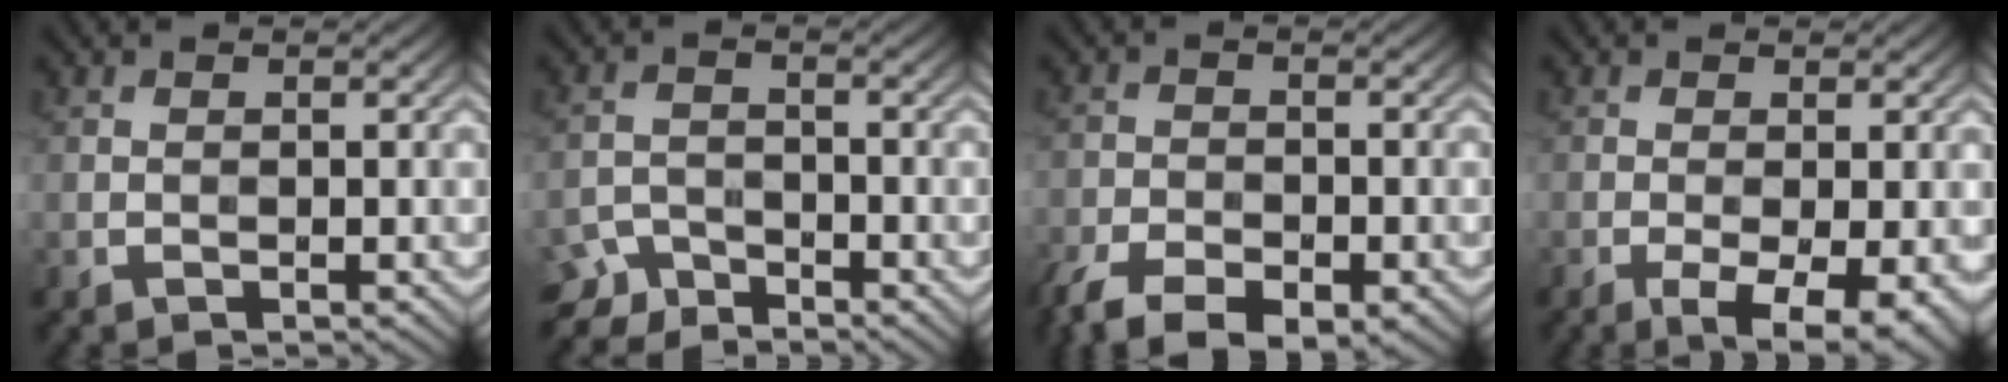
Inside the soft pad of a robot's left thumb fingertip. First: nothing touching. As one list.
[{"total": 4.1, "force": [-3.7, 1.7, 0.8], "torque": [-0.012, -0.005, -0.078]}, {"total": 8.8, "force": [-6.1, 3.9, 5.1], "torque": [-0.098, -0.024, -0.106]}, {"total": 6.2, "force": [-2.7, 1.9, 5.3], "torque": [-0.086, -0.008, -0.036]}]